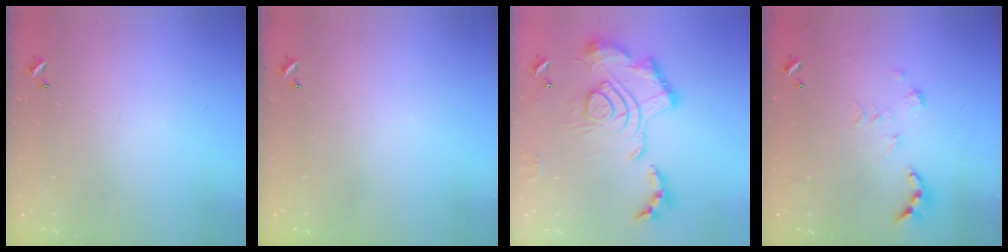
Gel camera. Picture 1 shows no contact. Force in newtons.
{"total": 0.0}
{"total": 2.5, "press": 1.9, "slide": 1.7}
{"total": 0.0}